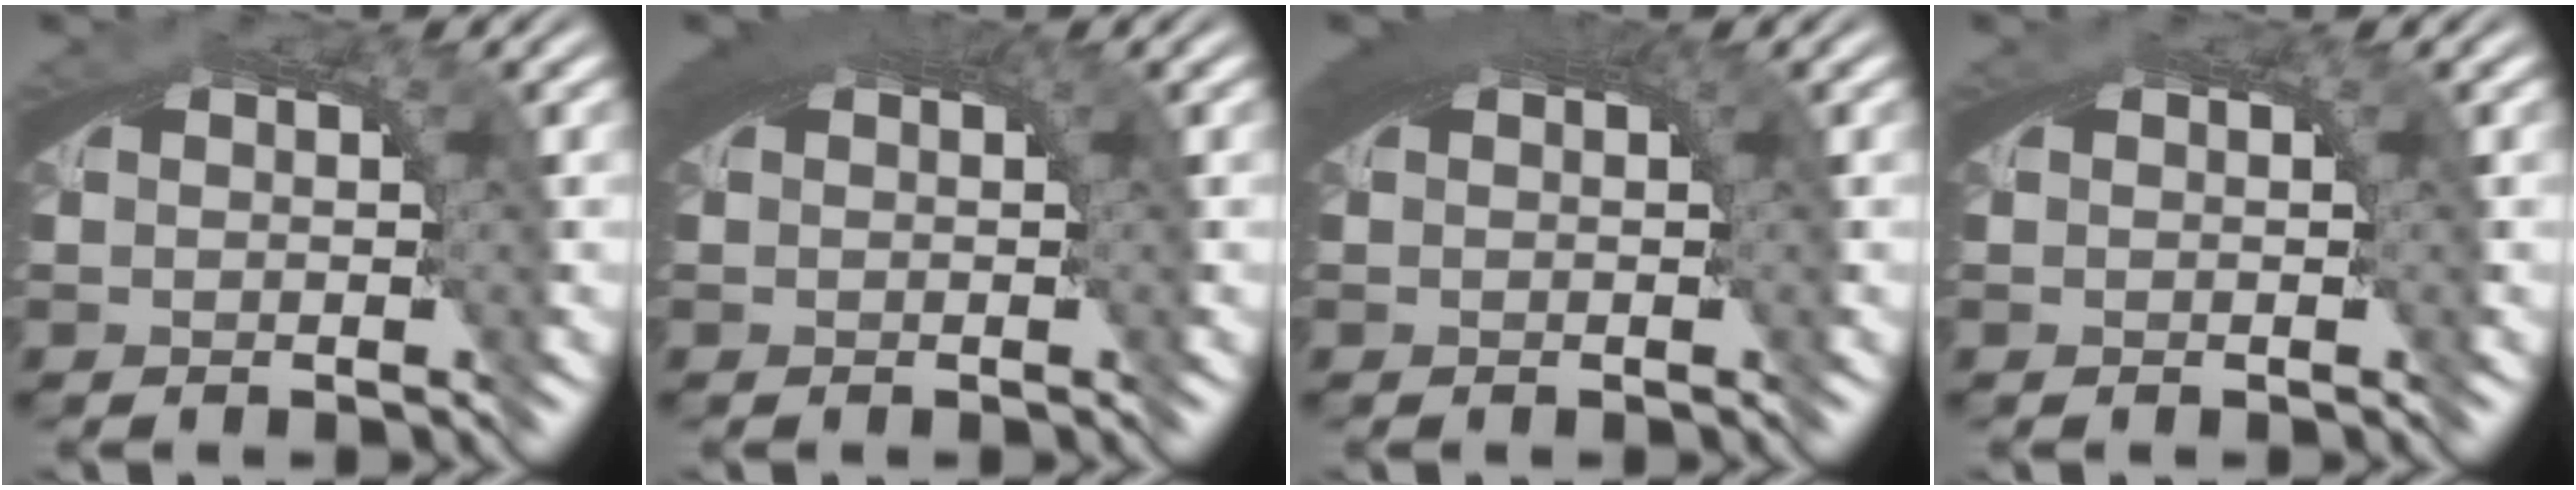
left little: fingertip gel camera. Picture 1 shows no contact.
{"total": 2.5, "force": [0.9, 0.7, 2.3], "torque": [-0.027, 0.008, 0.014]}
{"total": 2.7, "force": [1.0, 0.8, 2.4], "torque": [-0.029, 0.009, 0.014]}
{"total": 0.0}